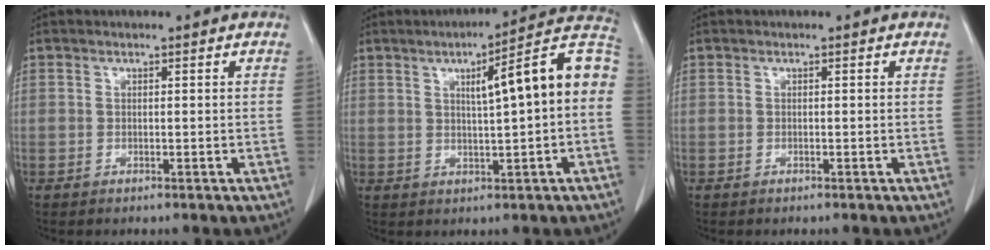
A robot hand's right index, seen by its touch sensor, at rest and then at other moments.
{"total": 13.1, "force": [1.7, 1.0, 12.9], "torque": [-0.174, 0.032, 0.018]}
{"total": 0.0}